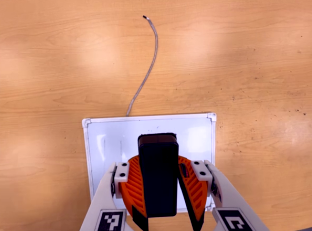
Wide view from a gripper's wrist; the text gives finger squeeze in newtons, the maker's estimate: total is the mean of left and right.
{"total": 9.7, "left": 10.0, "right": 9.4}